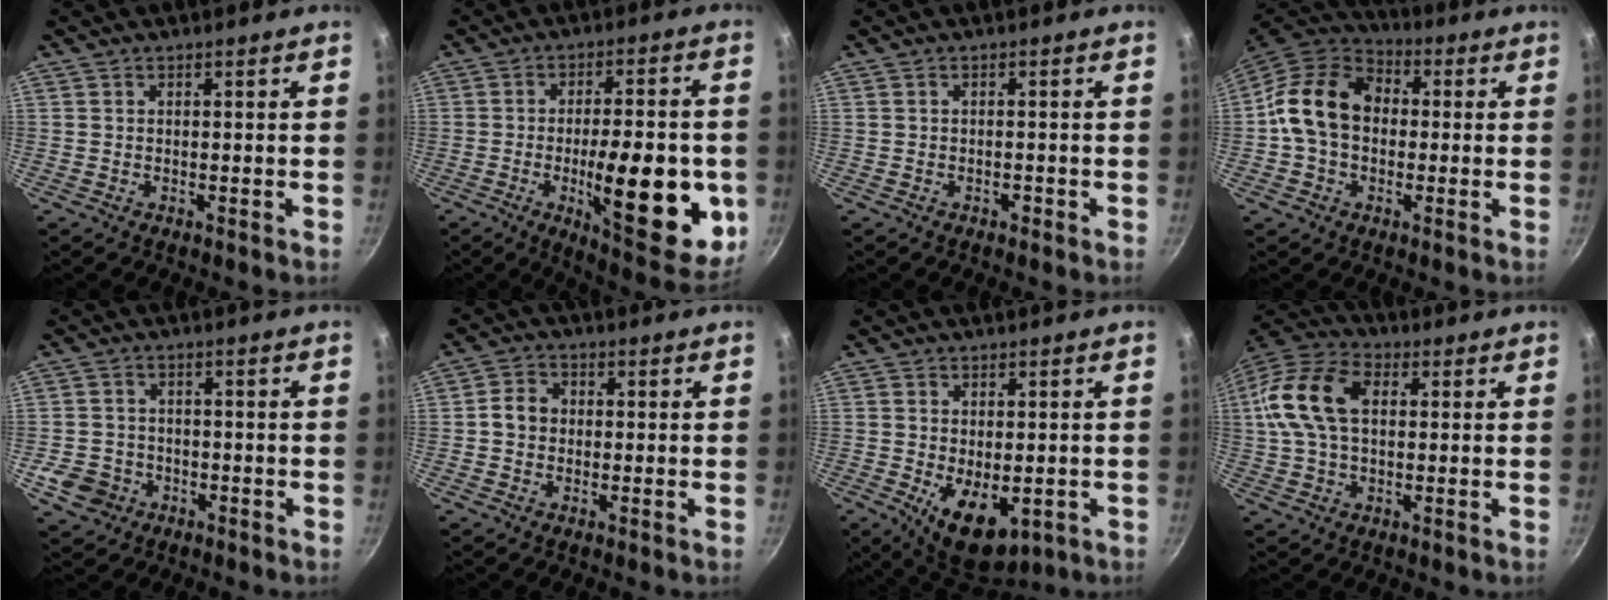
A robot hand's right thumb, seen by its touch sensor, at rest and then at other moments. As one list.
[{"total": 22.2, "force": [-4.6, 7.6, 20.3], "torque": [-0.246, 0.000, -0.059]}, {"total": 0.9, "force": [-0.5, 0.5, 0.4], "torque": [-0.004, 0.007, -0.006]}, {"total": 13.9, "force": [0.4, 10.6, 8.9], "torque": [-0.123, 0.030, -0.011]}, {"total": 6.4, "force": [-2.5, 5.4, 2.2], "torque": [-0.031, 0.023, -0.039]}, {"total": 5.5, "force": [0.0, 4.7, 2.8], "torque": [-0.028, 0.013, -0.014]}, {"total": 11.0, "force": [-2.9, 6.3, 8.5], "torque": [-0.108, -0.010, -0.027]}, {"total": 15.6, "force": [2.4, 9.8, 11.9], "torque": [-0.225, 0.028, 0.031]}]